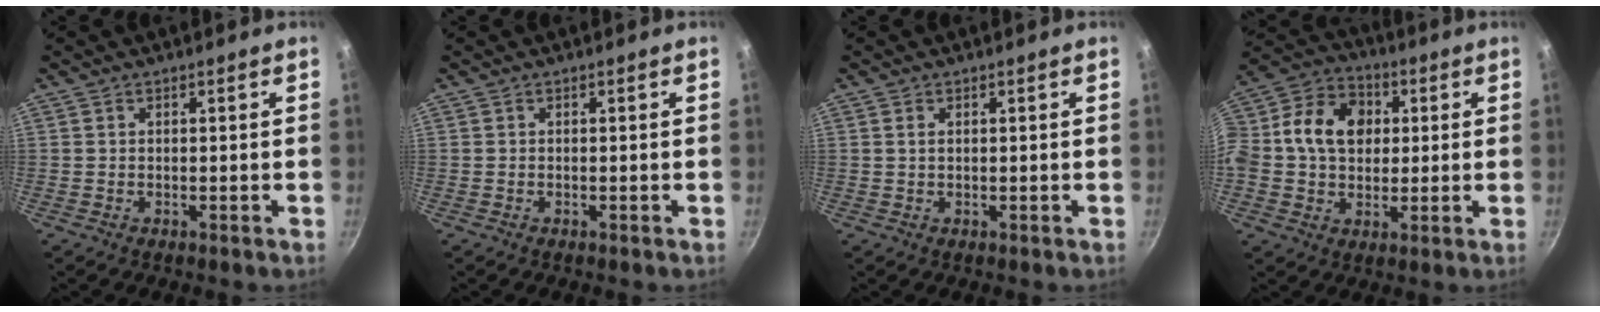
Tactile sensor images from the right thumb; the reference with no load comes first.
{"total": 0.0}
{"total": 1.0, "force": [0.4, 0.6, 0.8], "torque": [-0.014, 0.002, 0.007]}
{"total": 16.4, "force": [2.1, 12.9, 10.0], "torque": [-0.157, 0.027, 0.017]}